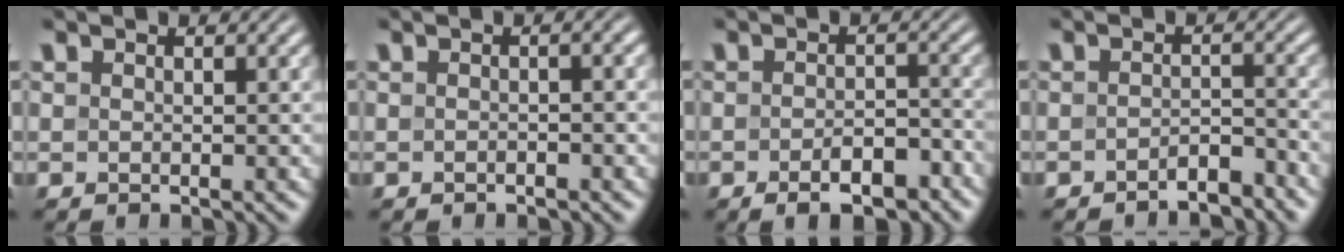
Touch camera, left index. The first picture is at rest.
{"total": 1.5, "force": [-0.5, 0.4, 1.4], "torque": [-0.017, -0.001, -0.011]}
{"total": 4.6, "force": [-2.7, 1.8, 3.3], "torque": [-0.048, 0.002, -0.037]}
{"total": 2.5, "force": [-2.1, 0.6, 1.2], "torque": [-0.019, 0.007, -0.037]}